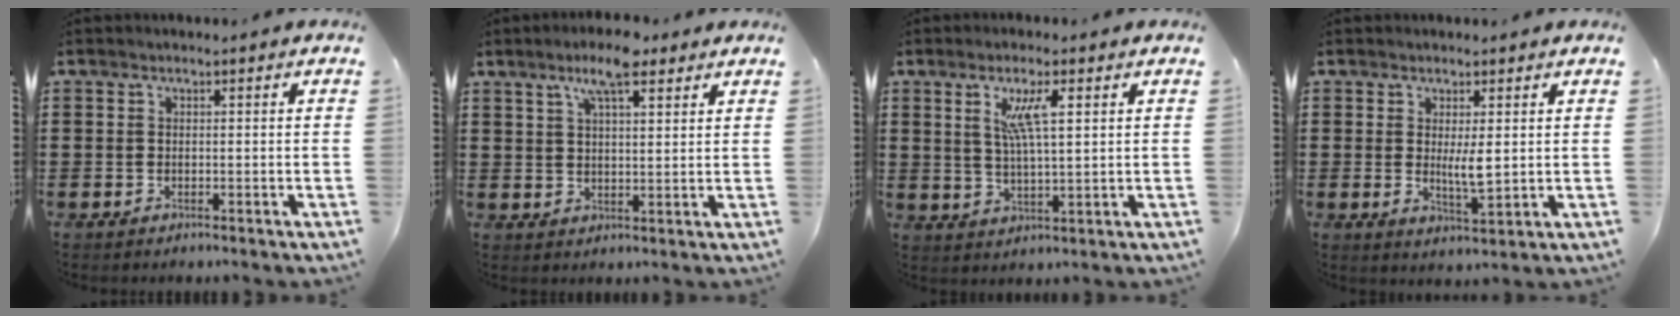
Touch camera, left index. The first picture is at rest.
{"total": 7.1, "force": [4.9, 1.7, 4.8], "torque": [-0.097, 0.001, 0.084]}
{"total": 5.8, "force": [2.5, 1.2, 5.1], "torque": [-0.102, 0.001, 0.039]}
{"total": 4.2, "force": [0.9, 1.1, 4.0], "torque": [-0.069, -0.005, 0.015]}